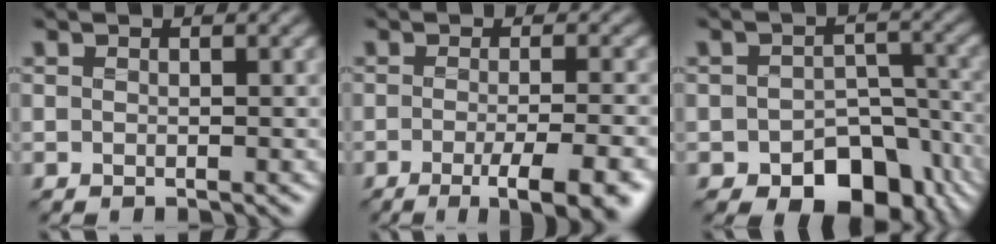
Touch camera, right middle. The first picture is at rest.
{"total": 7.2, "force": [-3.4, 2.0, 6.1], "torque": [-0.067, -0.008, -0.042]}
{"total": 8.1, "force": [-4.4, 5.0, 4.6], "torque": [-0.052, -0.015, -0.061]}